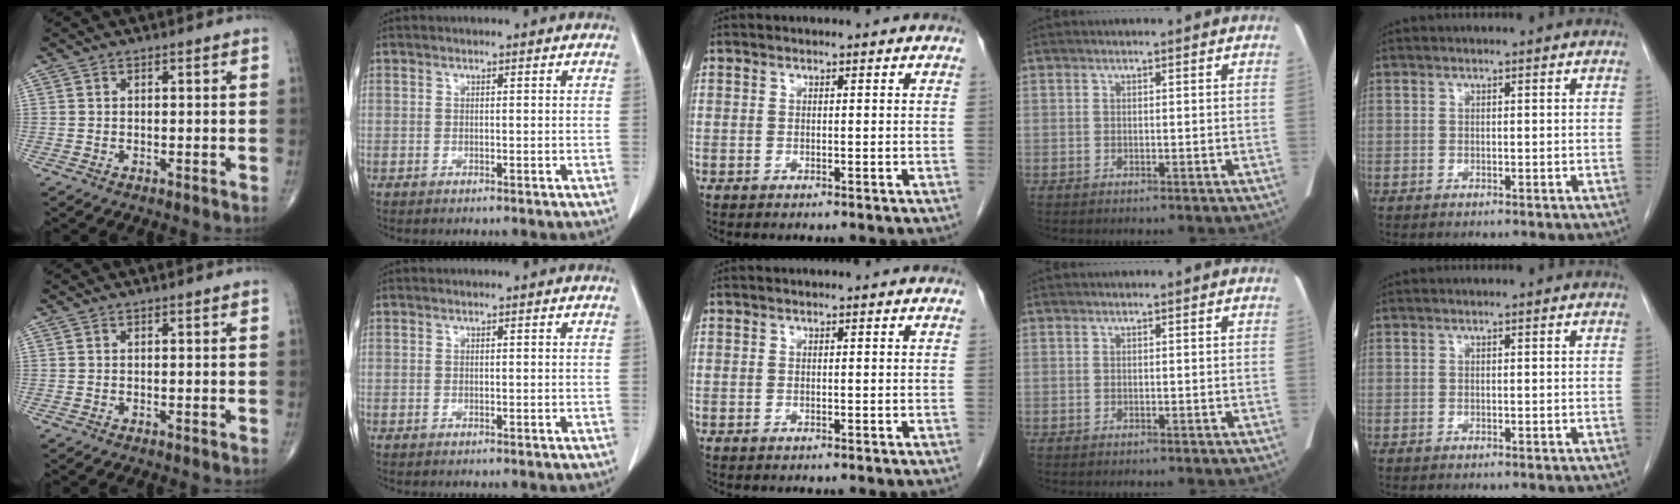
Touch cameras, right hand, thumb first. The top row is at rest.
{}